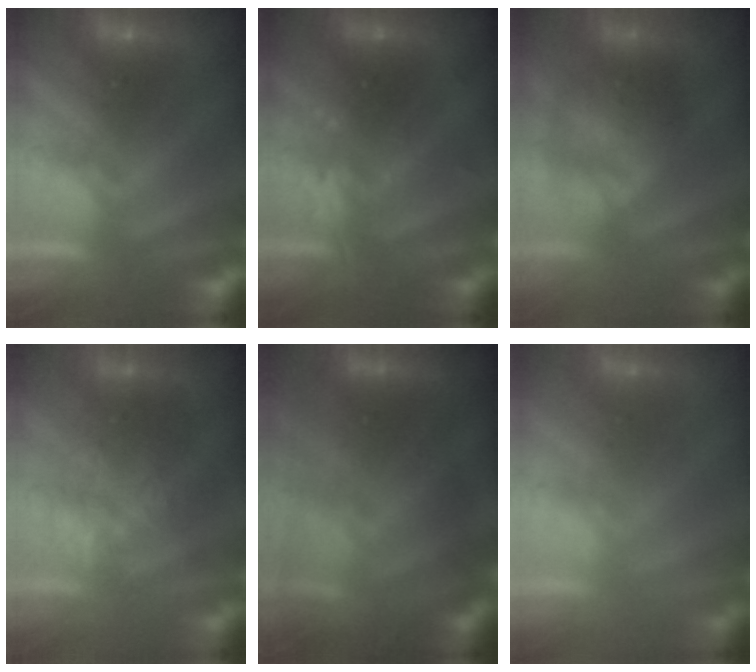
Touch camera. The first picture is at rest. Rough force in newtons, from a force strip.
{"total": 2.5}
{"total": 6.5}
{"total": 2.5}
{"total": 7.1}
{"total": 2.5}